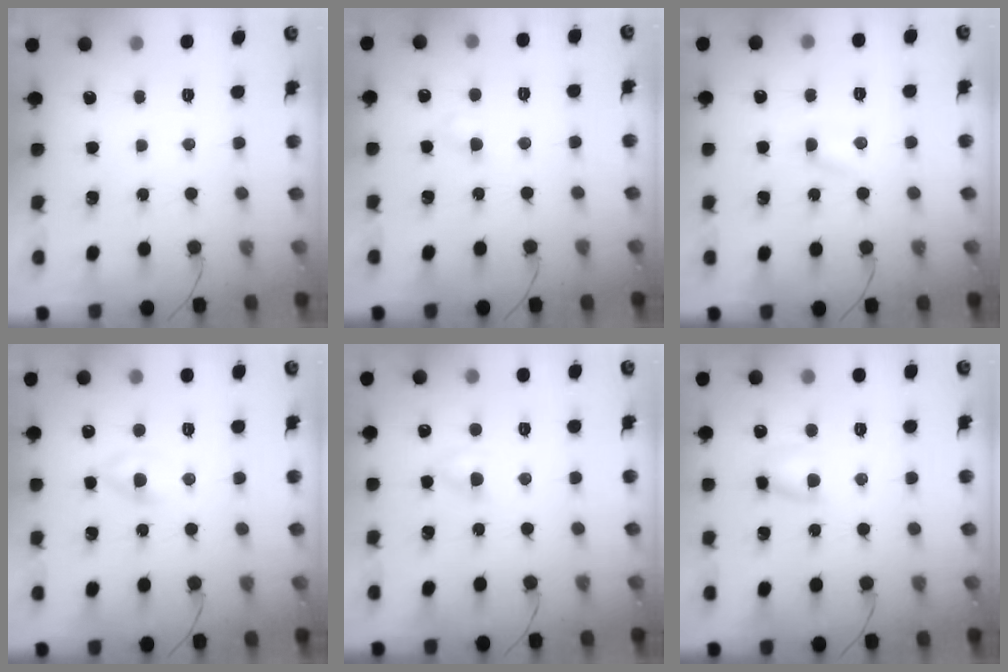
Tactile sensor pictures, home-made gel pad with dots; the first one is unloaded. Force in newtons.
{"total": 2.5, "press": 2.3, "slide": 0.9}
{"total": 1.8, "press": 1.7, "slide": 0.5}
{"total": 2.2, "press": 1.9, "slide": 1.1}
{"total": 2.6, "press": 2.3, "slide": 1.1}
{"total": 5.9, "press": 5.8, "slide": 0.7}